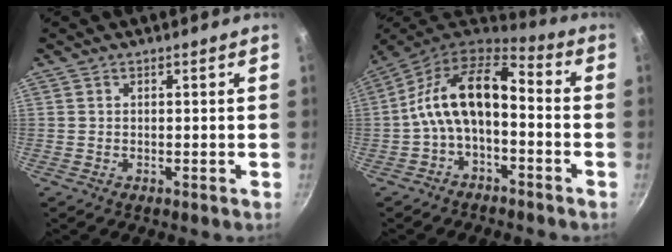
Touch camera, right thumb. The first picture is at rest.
{"total": 13.8, "force": [-1.7, 7.3, 11.6], "torque": [-0.196, 0.066, -0.044]}